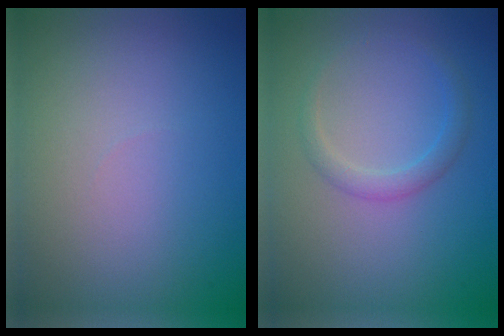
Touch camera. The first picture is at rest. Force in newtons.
{"total": 1.7, "press": 1.7, "slide": 0.1}